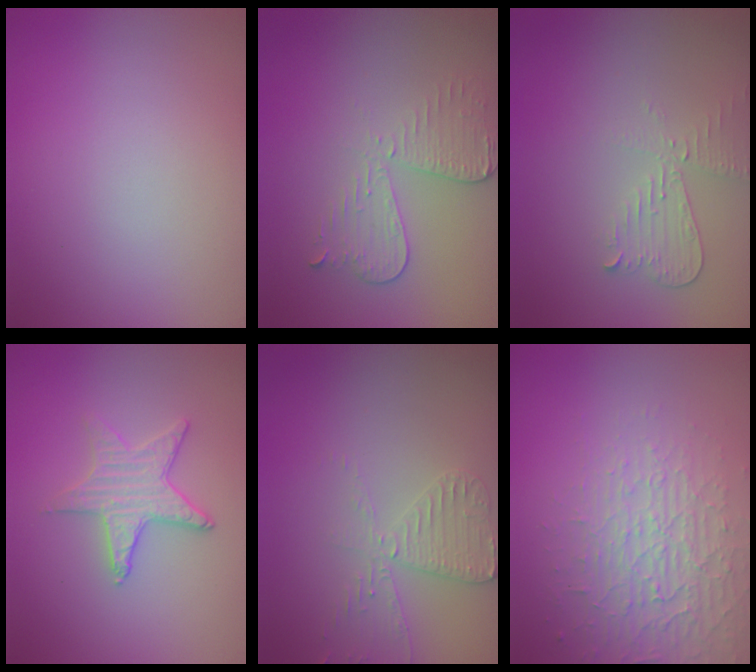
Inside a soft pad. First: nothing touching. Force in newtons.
{"total": 3.0, "press": 2.7, "slide": 1.2}
{"total": 2.2, "press": 2.2, "slide": 0.1}
{"total": 2.8, "press": 2.8, "slide": 0.4}
{"total": 2.9, "press": 2.8, "slide": 0.6}
{"total": 3.7, "press": 3.4, "slide": 1.5}